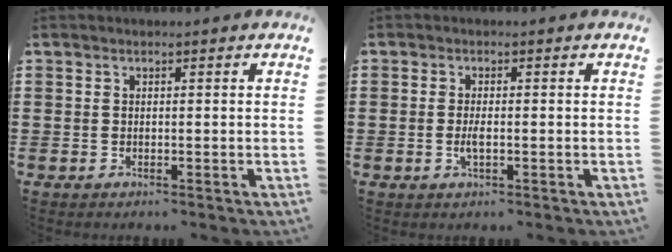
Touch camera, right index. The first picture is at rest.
{"total": 1.9, "force": [-0.5, 0.4, 1.7], "torque": [-0.038, -0.004, -0.010]}